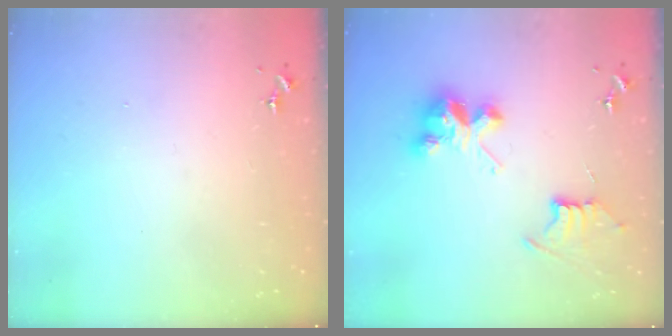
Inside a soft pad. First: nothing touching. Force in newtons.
{"total": 9.5, "press": 9.5, "slide": 0.7}